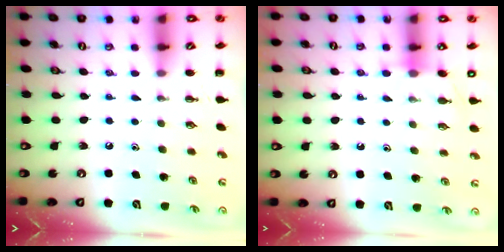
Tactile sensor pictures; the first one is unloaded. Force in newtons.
{"total": 5.9, "press": 5.7, "slide": 1.3}